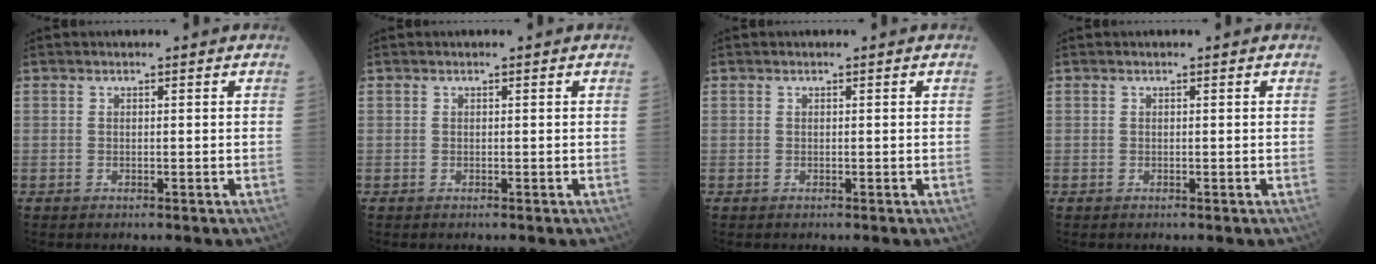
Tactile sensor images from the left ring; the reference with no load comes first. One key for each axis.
{"total": 0.0}
{"total": 0.0}
{"total": 0.0}